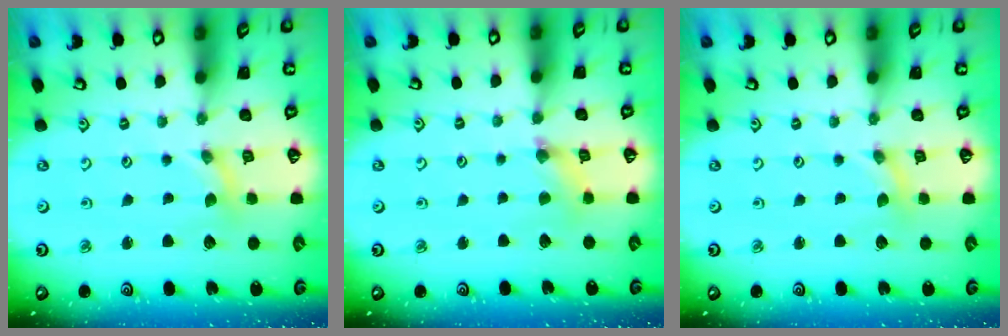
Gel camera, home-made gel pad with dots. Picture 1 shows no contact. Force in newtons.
{"total": 2.4, "press": 2.4, "slide": 0.2}
{"total": 0.0}